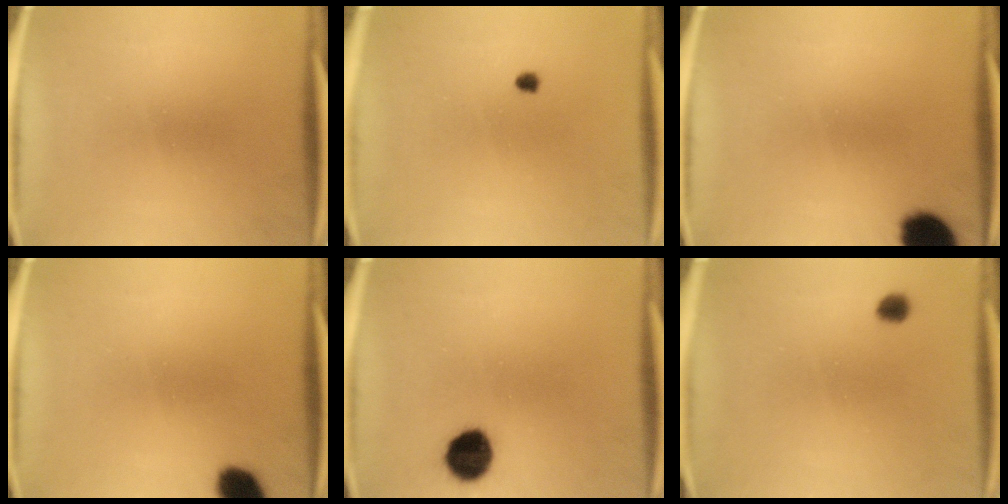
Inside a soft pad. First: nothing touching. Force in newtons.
{"total": 0.9}
{"total": 10.0}
{"total": 5.7}
{"total": 8.4}
{"total": 1.9}